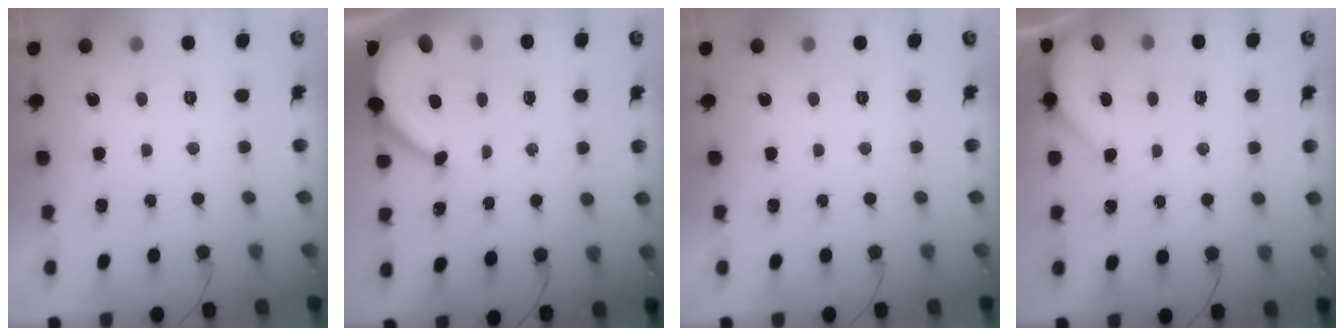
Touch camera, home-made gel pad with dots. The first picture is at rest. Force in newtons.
{"total": 5.9, "press": 5.9, "slide": 0.8}
{"total": 0.0}
{"total": 1.9, "press": 1.9, "slide": 0.1}